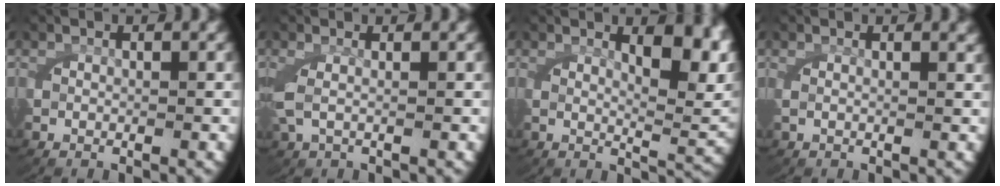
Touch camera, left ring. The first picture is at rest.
{"total": 1.9, "force": [0.1, 0.8, 1.7], "torque": [-0.056, -0.008, 0.010]}
{"total": 6.3, "force": [2.9, 1.7, 5.3], "torque": [-0.057, 0.000, 0.043]}
{"total": 1.3, "force": [0.7, -0.1, 1.0], "torque": [-0.024, -0.001, 0.012]}